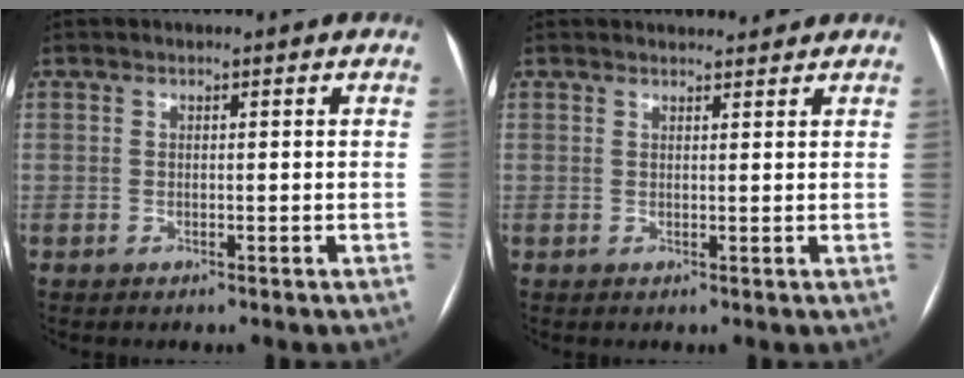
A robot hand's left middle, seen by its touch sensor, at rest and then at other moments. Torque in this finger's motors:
{"motor_torque": [-0.18, -0.04, -0.09, -0.02]}